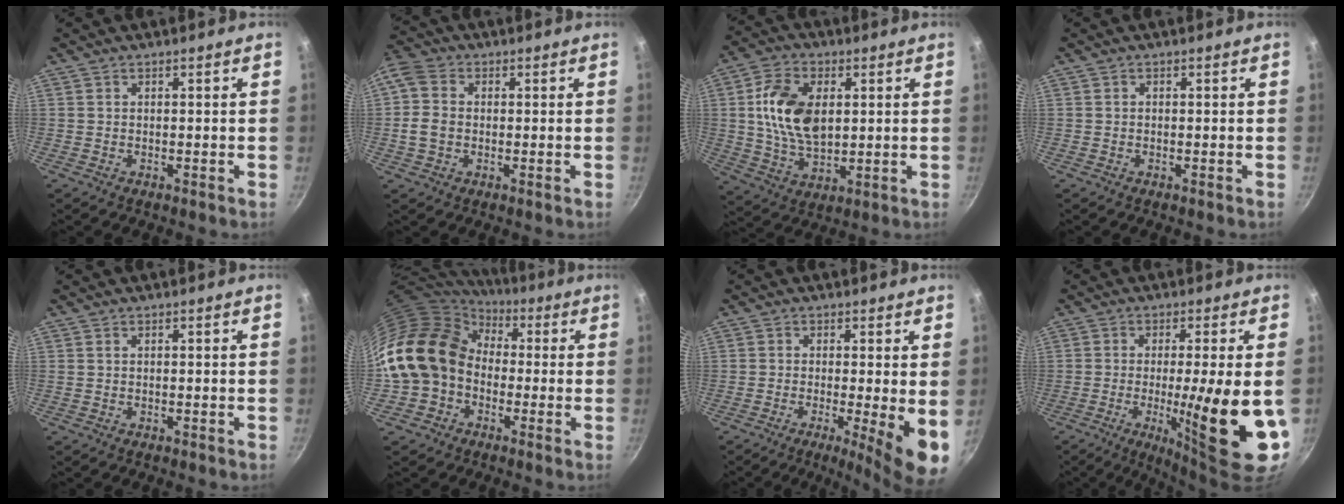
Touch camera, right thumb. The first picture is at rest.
{"total": 7.5, "force": [-0.2, 6.0, 4.5], "torque": [-0.083, 0.014, -0.016]}
{"total": 13.5, "force": [2.2, 8.4, 10.3], "torque": [-0.173, -0.004, 0.041]}
{"total": 0.0}
{"total": 0.0}
{"total": 15.8, "force": [-0.1, 13.4, 8.5], "torque": [-0.134, 0.042, -0.016]}
{"total": 8.8, "force": [-1.4, 1.3, 8.6], "torque": [-0.115, -0.013, -0.019]}
{"total": 17.0, "force": [-3.1, 2.7, 16.5], "torque": [-0.240, -0.012, -0.037]}